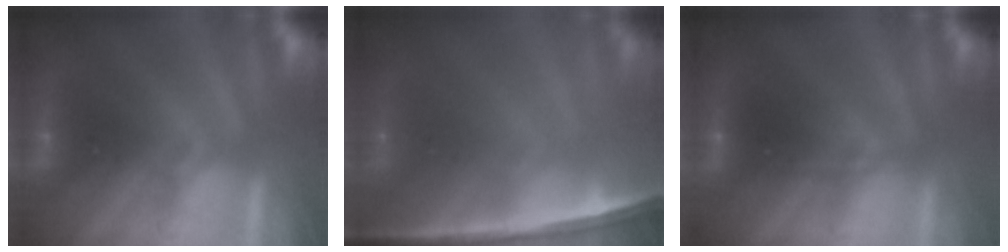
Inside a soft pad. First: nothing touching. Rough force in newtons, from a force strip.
{"total": 5.8}
{"total": 2.4}